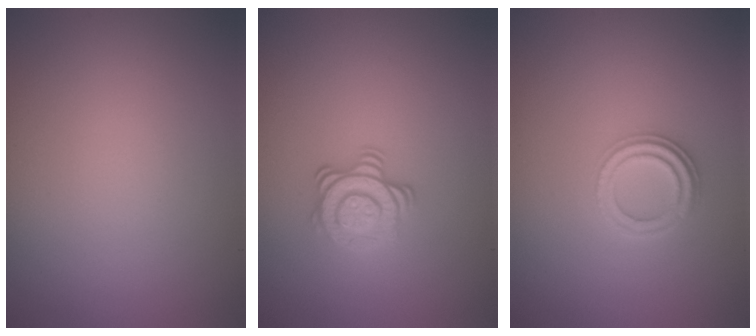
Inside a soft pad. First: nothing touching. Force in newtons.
{"total": 3.4, "press": 2.5, "slide": 2.3}
{"total": 2.2, "press": 2.1, "slide": 0.6}